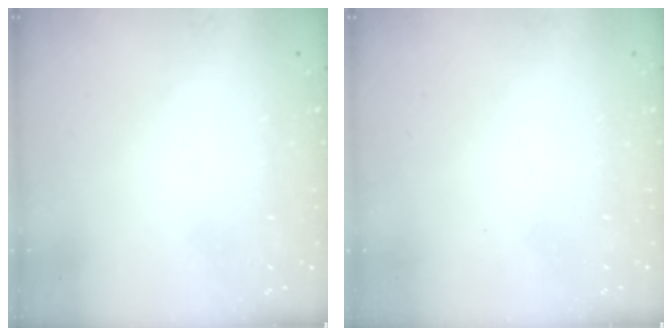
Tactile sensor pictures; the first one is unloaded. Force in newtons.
{"total": 1.7, "press": 1.7, "slide": 0.1}